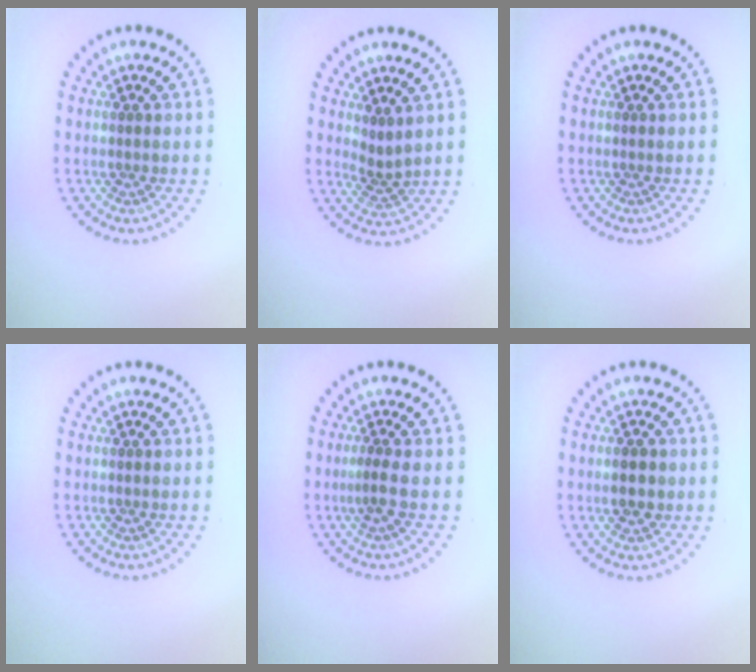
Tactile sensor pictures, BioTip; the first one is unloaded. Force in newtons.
{"total": 1.8, "press": 1.1, "slide": 1.4}
{"total": 0.0}
{"total": 0.0}
{"total": 1.4, "press": 0.9, "slide": 1.1}
{"total": 2.1, "press": 2.1, "slide": 0.1}